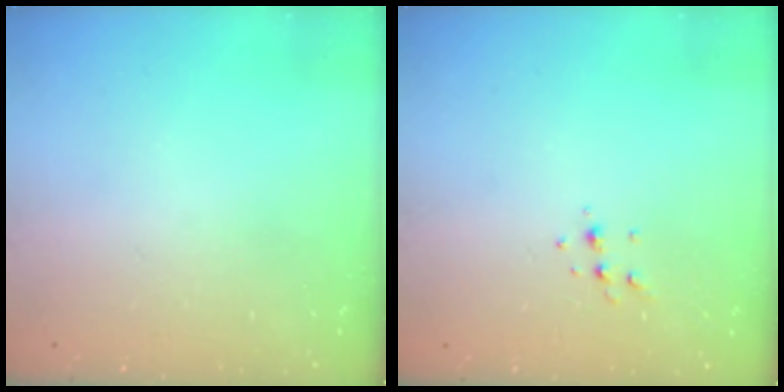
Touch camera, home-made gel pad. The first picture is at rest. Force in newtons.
{"total": 4.3, "press": 4.2, "slide": 0.9}